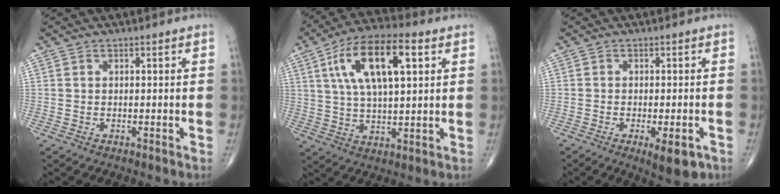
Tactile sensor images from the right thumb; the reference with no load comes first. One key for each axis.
{"total": 16.1, "fx": 5.4, "fy": 6.4, "fz": 13.7, "tx": -0.240, "ty": 0.007, "tz": 0.092}
{"total": 6.2, "fx": -2.7, "fy": 2.0, "fz": 5.2, "tx": -0.070, "ty": -0.002, "tz": -0.032}